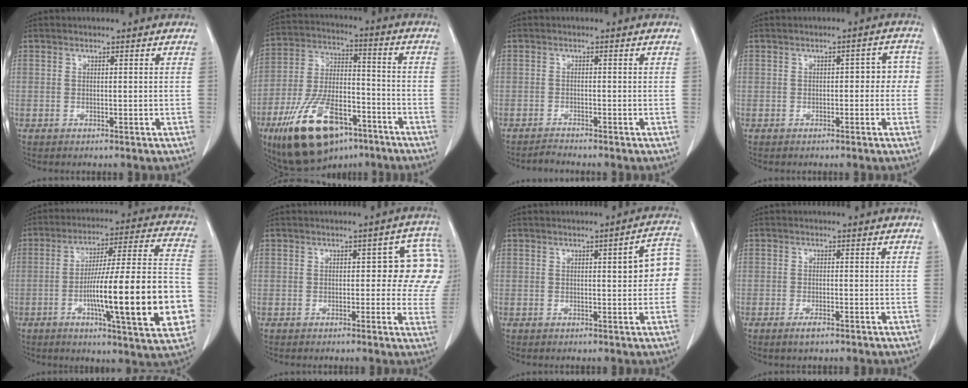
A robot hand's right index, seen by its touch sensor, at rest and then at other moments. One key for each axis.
{"total": 18.8, "fx": -11.1, "fy": 8.5, "fz": 12.5, "tx": -0.248, "ty": 0.002, "tz": -0.189}
{"total": 1.6, "fx": -1.5, "fy": -0.6, "fz": -0.1, "tx": -0.001, "ty": -0.010, "tz": -0.029}
{"total": 3.7, "fx": -0.3, "fy": 2.0, "fz": 3.1, "tx": -0.027, "ty": 0.027, "tz": -0.005}
{"total": 23.0, "fx": -5.6, "fy": 1.8, "fz": 22.3, "tx": -0.290, "ty": 0.009, "tz": -0.081}
{"total": 9.0, "fx": 1.3, "fy": 4.3, "fz": 7.9, "tx": -0.070, "ty": 0.022, "tz": 0.010}
{"total": 6.2, "fx": 0.5, "fy": 1.5, "fz": 6.0, "tx": -0.068, "ty": 0.021, "tz": 0.004}
{"total": 1.7, "fx": -1.2, "fy": 0.5, "fz": 1.2, "tx": -0.025, "ty": -0.002, "tz": -0.019}